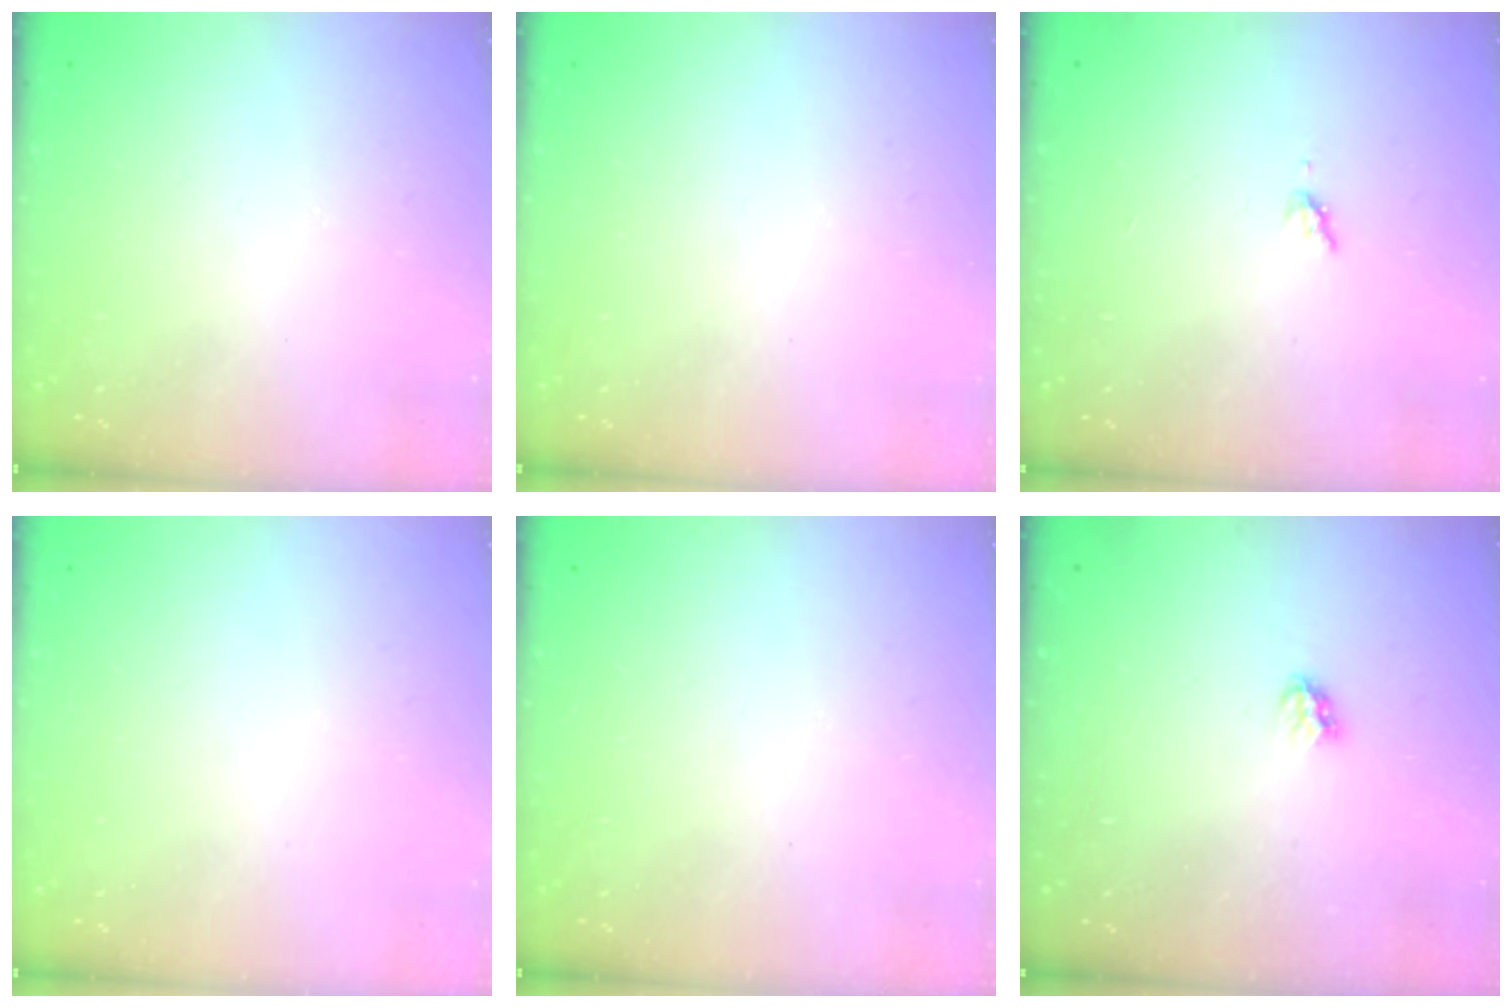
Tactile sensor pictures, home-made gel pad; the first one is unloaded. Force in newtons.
{"total": 0.0}
{"total": 3.6, "press": 3.5, "slide": 0.6}
{"total": 0.0}
{"total": 0.0}
{"total": 2.7, "press": 2.6, "slide": 0.4}